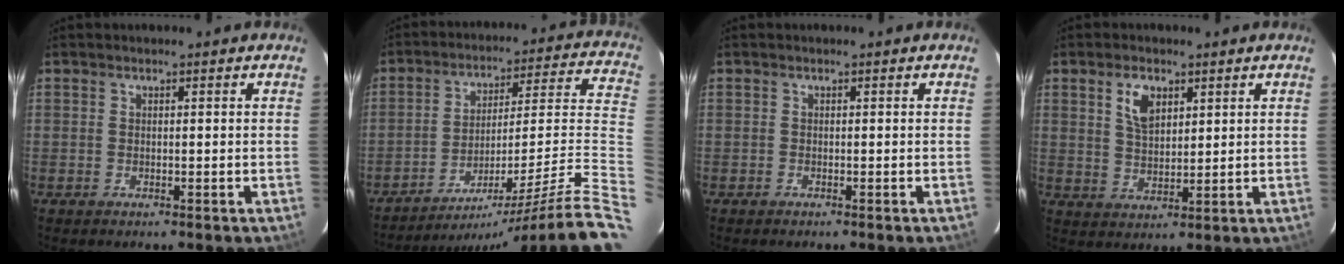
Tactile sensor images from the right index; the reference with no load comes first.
{"total": 25.0, "force": [-19.2, -1.4, 15.9], "torque": [-0.174, -0.037, -0.278]}
{"total": 0.0}
{"total": 5.8, "force": [2.8, 3.1, 4.0], "torque": [-0.074, 0.007, 0.056]}